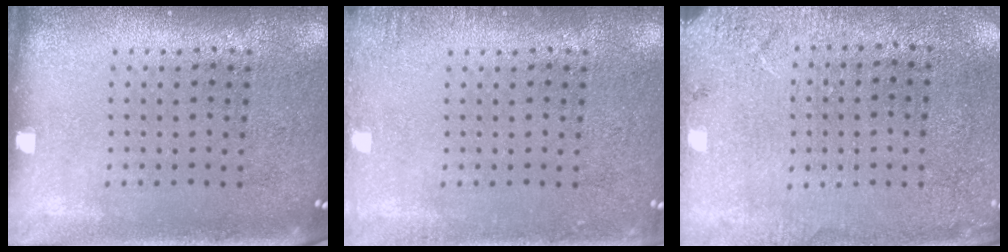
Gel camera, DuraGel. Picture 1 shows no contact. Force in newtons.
{"total": 1.3, "press": 1.2, "slide": 0.2}
{"total": 2.6, "press": 2.4, "slide": 0.9}